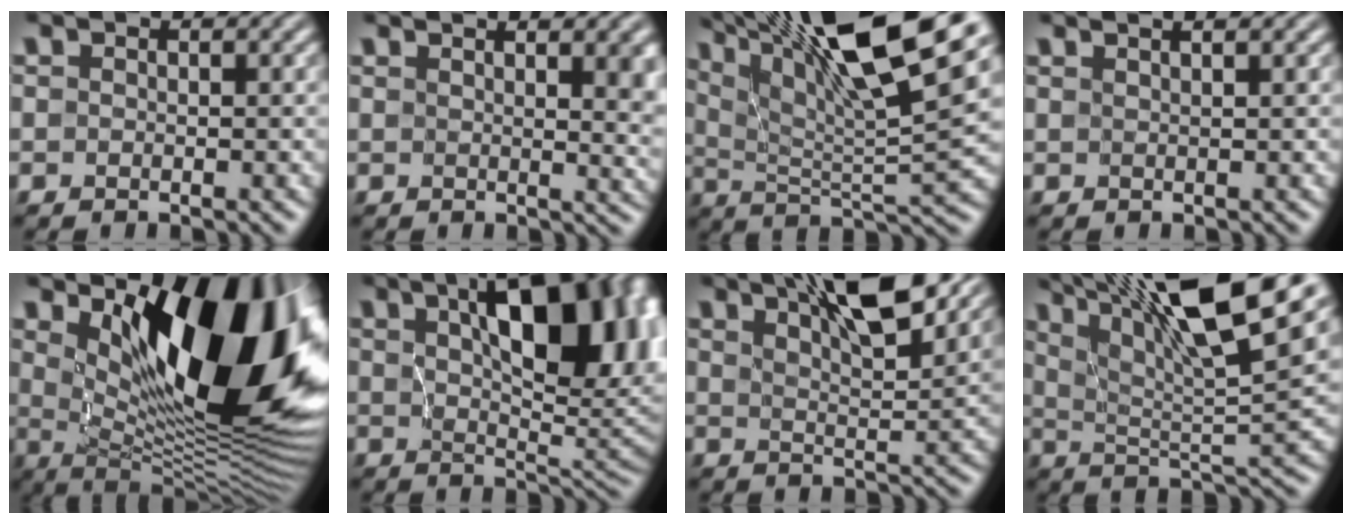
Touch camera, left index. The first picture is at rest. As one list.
[{"total": 5.2, "force": [2.0, 1.8, 4.4], "torque": [-0.024, 0.007, 0.028]}, {"total": 15.7, "force": [9.5, 3.2, 12.0], "torque": [-0.203, 0.024, 0.155]}, {"total": 2.1, "force": [1.5, 0.5, 1.3], "torque": [-0.012, 0.007, -0.003]}, {"total": 14.6, "force": [4.2, 6.1, 12.6], "torque": [-0.162, -0.006, 0.067]}, {"total": 13.3, "force": [4.1, 5.9, 11.1], "torque": [-0.138, 0.023, 0.059]}, {"total": 8.7, "force": [5.6, 2.1, 6.3], "torque": [-0.091, 0.022, 0.079]}, {"total": 14.3, "force": [8.7, 2.8, 10.9], "torque": [-0.188, 0.019, 0.151]}]